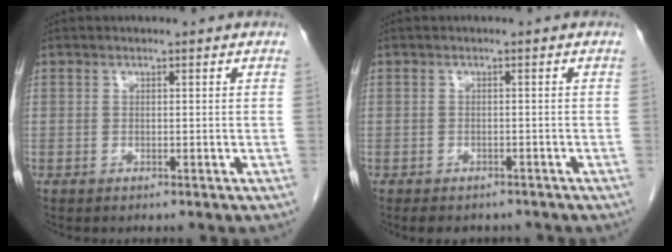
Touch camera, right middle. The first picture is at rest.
{"total": 5.4, "force": [-4.5, 2.3, 1.8], "torque": [-0.021, 0.000, -0.054]}